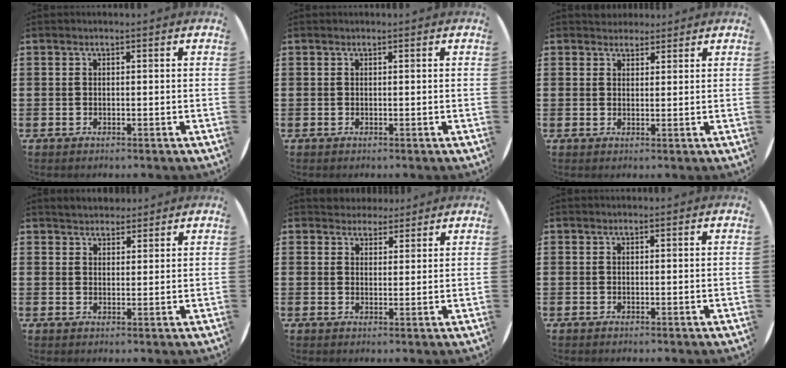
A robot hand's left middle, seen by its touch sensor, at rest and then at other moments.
{"total": 0.0}
{"total": 2.2, "force": [2.1, 0.7, -0.2], "torque": [0.006, -0.002, 0.039]}
{"total": 2.7, "force": [2.6, 0.6, -0.1], "torque": [0.004, -0.004, 0.049]}
{"total": 2.9, "force": [2.8, 1.0, 0.0], "torque": [-0.006, -0.004, 0.052]}
{"total": 0.0}